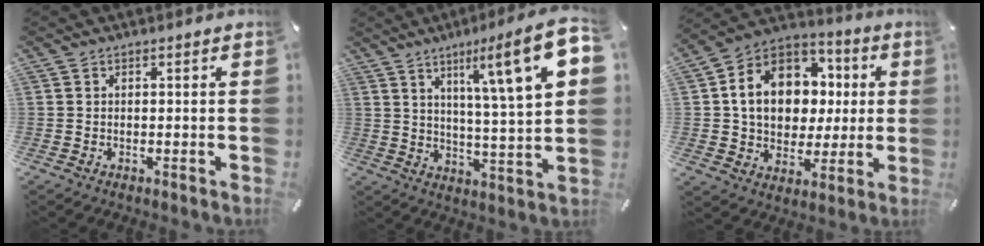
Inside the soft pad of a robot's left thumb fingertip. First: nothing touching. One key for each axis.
{"total": 16.7, "fx": 7.8, "fy": 2.2, "fz": 14.5, "tx": -0.217, "ty": -0.048, "tz": 0.105}
{"total": 14.9, "fx": 1.5, "fy": 12.6, "fz": 7.8, "tx": -0.155, "ty": 0.000, "tz": 0.034}